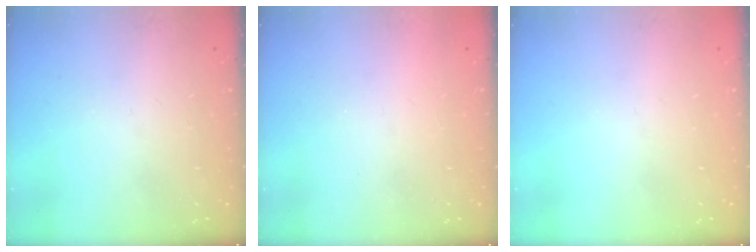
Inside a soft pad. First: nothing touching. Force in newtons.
{"total": 1.5, "press": 1.5, "slide": 0.1}
{"total": 0.0}